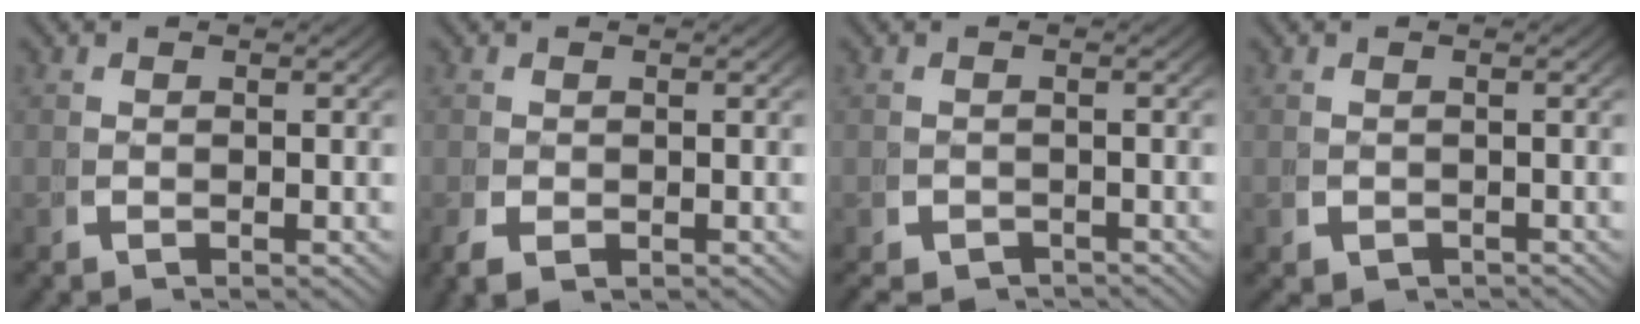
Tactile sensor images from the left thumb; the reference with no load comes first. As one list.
[{"total": 1.6, "force": [-0.5, 1.2, 0.9], "torque": [-0.026, -0.015, -0.001]}, {"total": 2.4, "force": [-2.1, 1.1, 0.4], "torque": [-0.001, -0.016, -0.029]}, {"total": 1.6, "force": [-1.0, 1.0, 0.6], "torque": [-0.011, -0.011, -0.009]}]